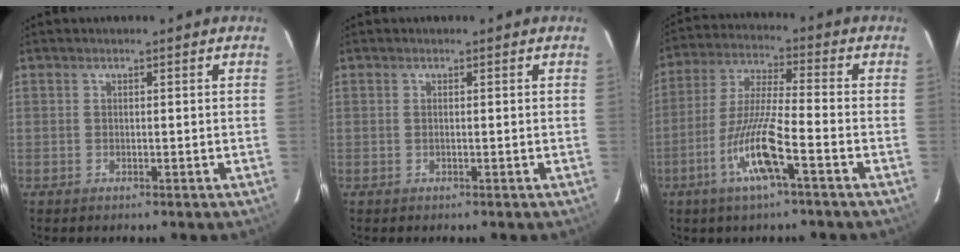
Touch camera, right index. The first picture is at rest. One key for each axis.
{"total": 0.0}
{"total": 11.2, "fx": -4.8, "fy": 0.3, "fz": 10.1, "tx": -0.203, "ty": -0.006, "tz": -0.096}